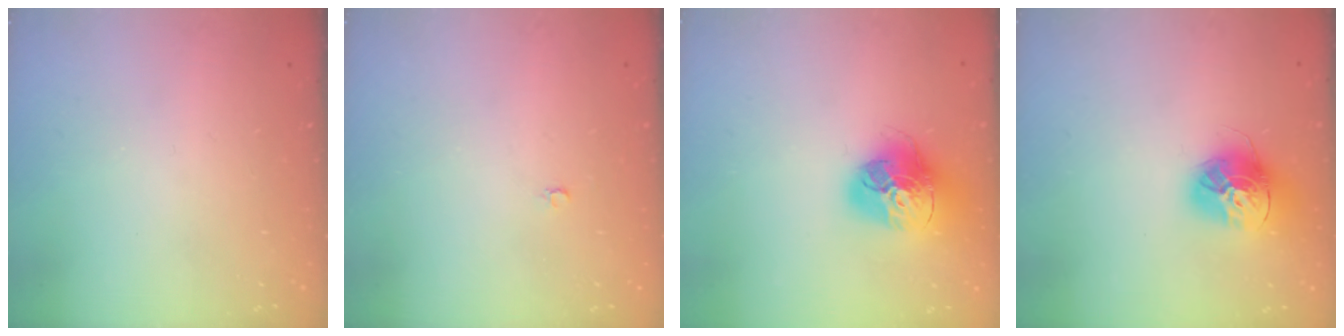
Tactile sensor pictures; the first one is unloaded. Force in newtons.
{"total": 2.0, "press": 2.0, "slide": 0.4}
{"total": 18.4, "press": 18.3, "slide": 1.8}
{"total": 15.6, "press": 15.5, "slide": 1.4}